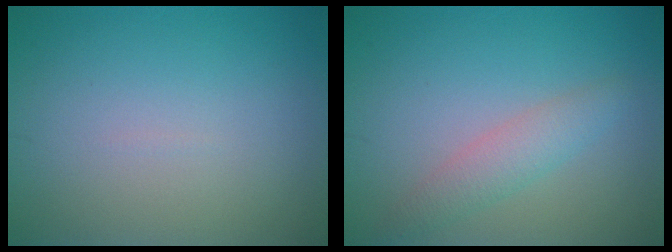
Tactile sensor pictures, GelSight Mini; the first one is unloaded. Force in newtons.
{"total": 2.3, "press": 2.3, "slide": 0.0}